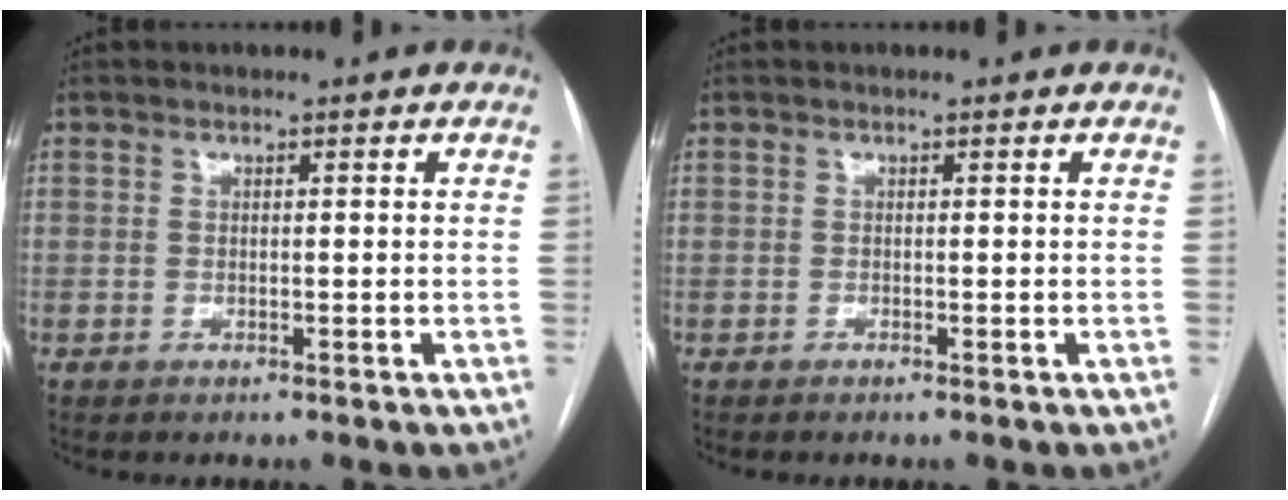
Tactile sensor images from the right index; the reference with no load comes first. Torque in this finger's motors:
{"motor_torque": [-0.41, 0.26, -0.34, -0.21]}